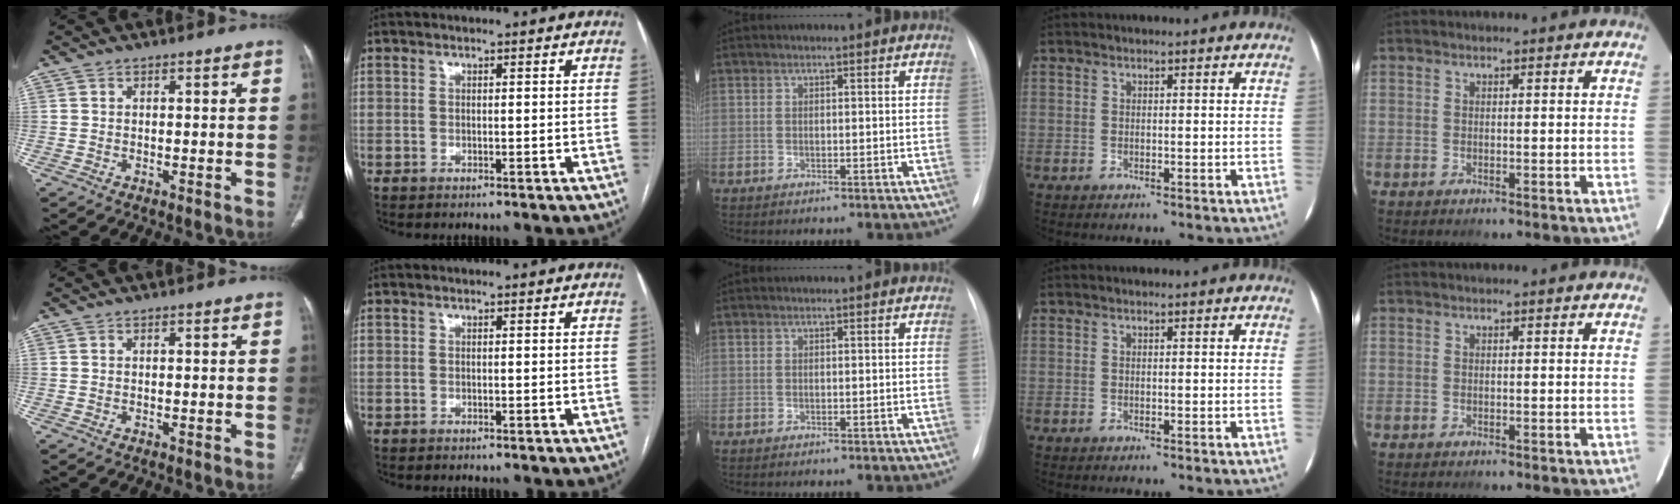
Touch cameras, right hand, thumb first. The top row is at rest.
{}